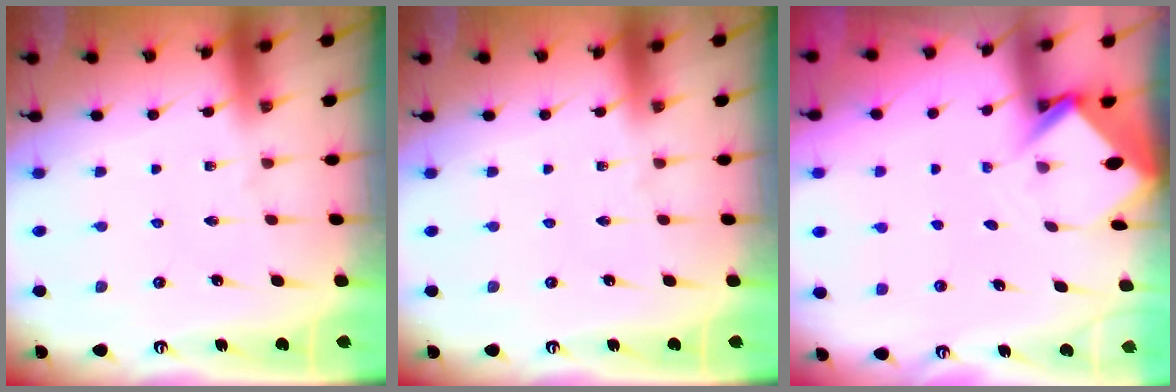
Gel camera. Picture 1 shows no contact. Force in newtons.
{"total": 0.0}
{"total": 3.5, "press": 3.4, "slide": 0.3}